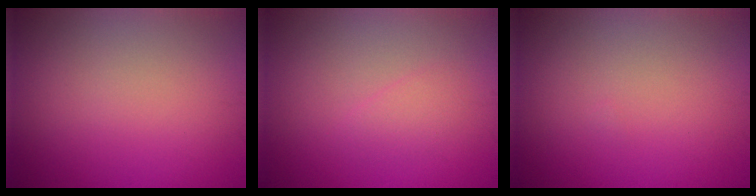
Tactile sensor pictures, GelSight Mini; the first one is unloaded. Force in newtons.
{"total": 1.3, "press": 1.3, "slide": 0.2}
{"total": 0.0}